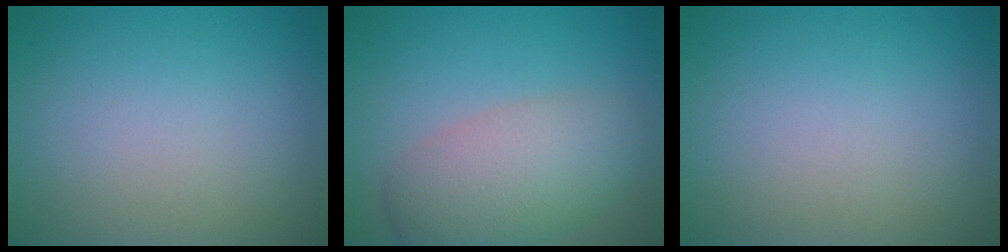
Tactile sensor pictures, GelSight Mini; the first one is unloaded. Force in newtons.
{"total": 5.7, "press": 5.7, "slide": 0.1}
{"total": 0.0}